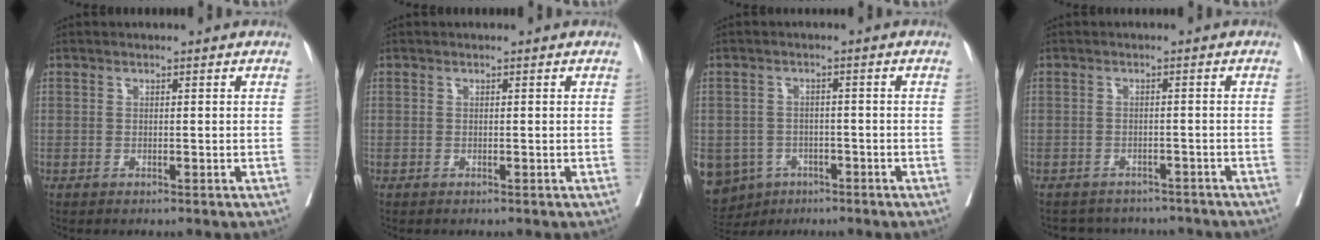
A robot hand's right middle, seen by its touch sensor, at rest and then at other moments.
{"total": 0.0}
{"total": 13.3, "force": [-6.5, 10.9, 4.2], "torque": [-0.127, 0.000, -0.085]}
{"total": 8.2, "force": [-7.5, 3.2, 0.7], "torque": [-0.009, 0.016, -0.083]}